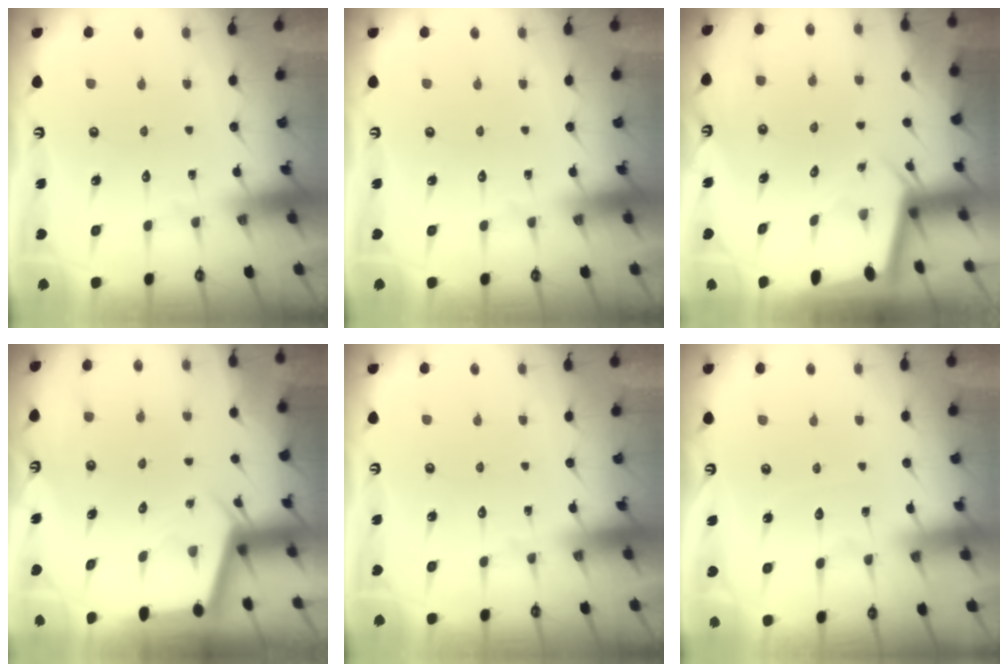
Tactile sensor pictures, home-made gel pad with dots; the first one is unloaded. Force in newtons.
{"total": 0.0}
{"total": 2.0, "press": 2.0, "slide": 0.1}
{"total": 2.2, "press": 2.2, "slide": 0.2}
{"total": 0.0}
{"total": 2.6, "press": 2.6, "slide": 0.4}